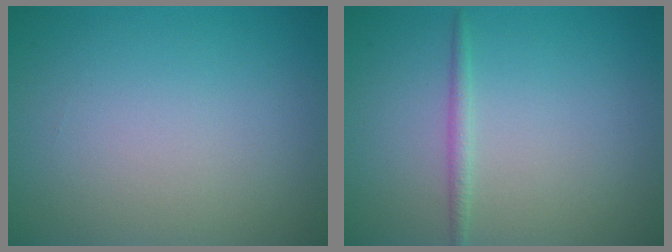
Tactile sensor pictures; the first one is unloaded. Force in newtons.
{"total": 1.1, "press": 1.1, "slide": 0.1}